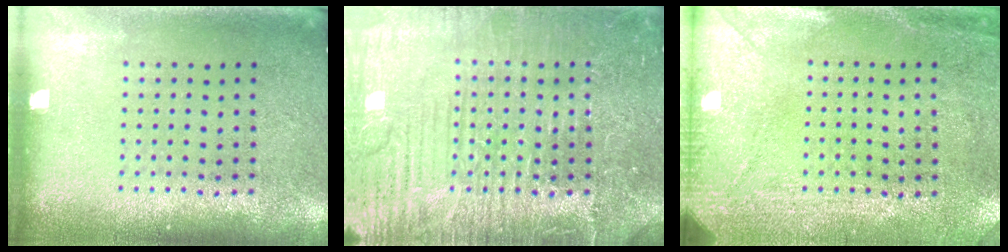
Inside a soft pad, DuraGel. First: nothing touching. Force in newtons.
{"total": 4.5, "press": 4.5, "slide": 0.5}
{"total": 3.0, "press": 2.3, "slide": 1.9}